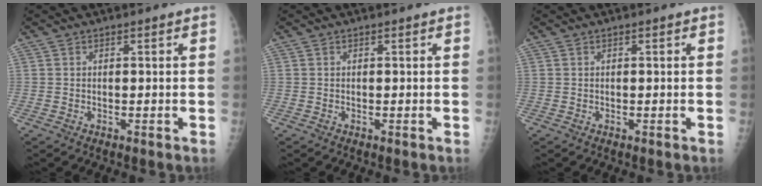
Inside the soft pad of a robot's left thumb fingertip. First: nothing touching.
{"total": 0.0}
{"total": 0.0}